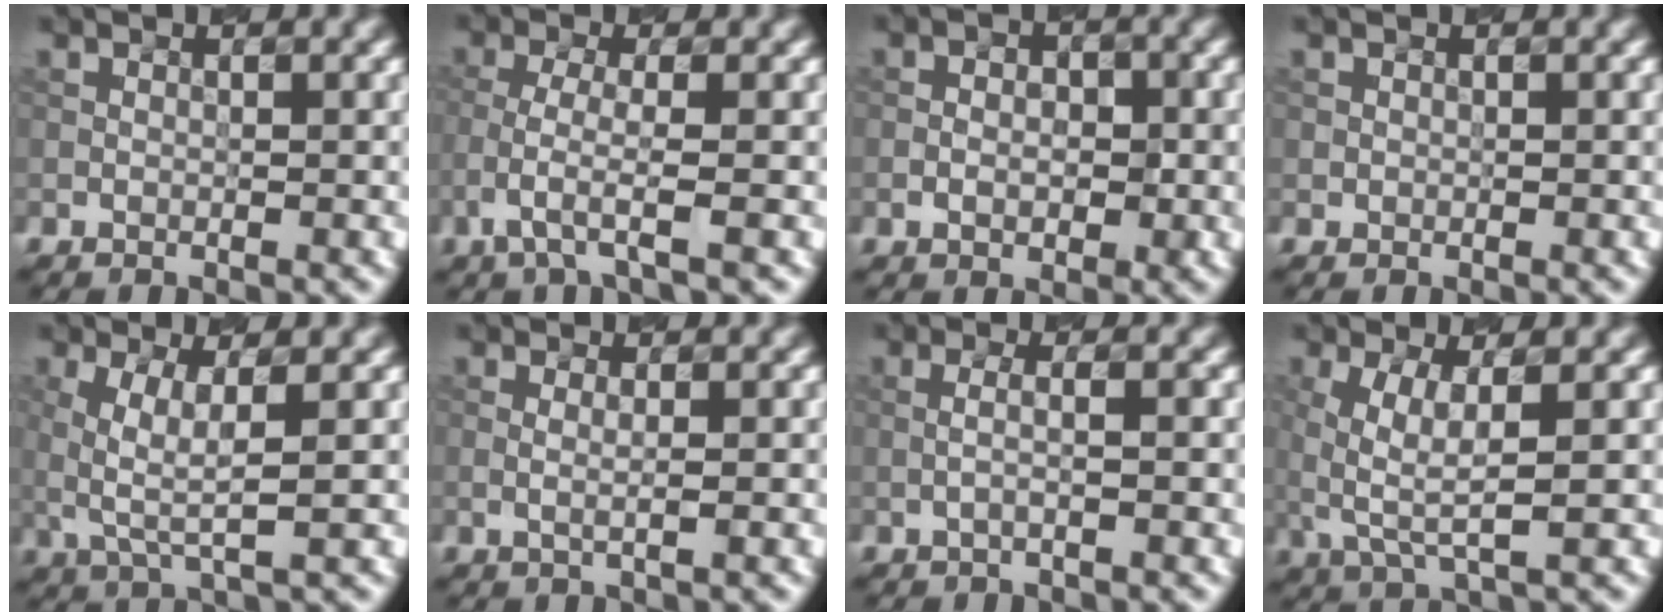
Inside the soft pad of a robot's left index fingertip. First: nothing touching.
{"total": 2.6, "force": [-1.5, 0.2, 2.1], "torque": [-0.055, 0.005, -0.026]}
{"total": 2.1, "force": [-0.6, 1.4, 1.5], "torque": [-0.010, 0.005, -0.005]}
{"total": 0.6, "force": [0.0, -0.2, -0.6], "torque": [0.003, 0.002, 0.009]}
{"total": 3.3, "force": [0.3, 0.9, 3.2], "torque": [-0.088, 0.002, 0.013]}
{"total": 0.8, "force": [0.0, 0.1, 0.8], "torque": [-0.020, 0.002, 0.004]}
{"total": 1.1, "force": [-0.2, 0.1, 1.1], "torque": [-0.026, 0.009, -0.003]}
{"total": 3.6, "force": [0.3, 1.2, 3.4], "torque": [-0.094, 0.001, 0.013]}